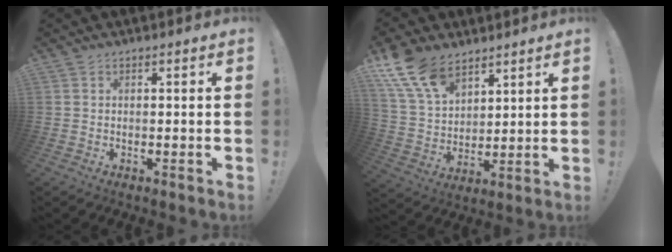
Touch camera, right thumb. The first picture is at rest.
{"total": 14.3, "force": [9.4, 8.1, 7.1], "torque": [-0.158, -0.046, 0.182]}